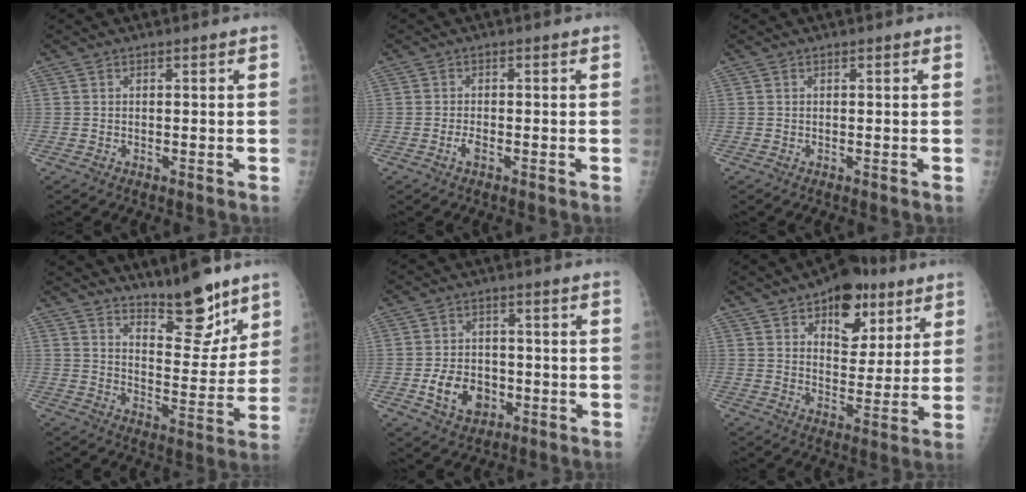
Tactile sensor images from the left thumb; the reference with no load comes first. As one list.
[{"total": 1.7, "force": [-0.8, 0.7, 1.3], "torque": [-0.029, 0.004, -0.016]}, {"total": 0.0}, {"total": 12.3, "force": [9.6, 3.8, 6.7], "torque": [-0.064, -0.080, 0.154]}, {"total": 8.5, "force": [-2.5, 6.5, 5.0], "torque": [-0.061, 0.010, -0.038]}, {"total": 13.5, "force": [7.5, 7.8, 8.1], "torque": [-0.069, -0.030, 0.111]}]